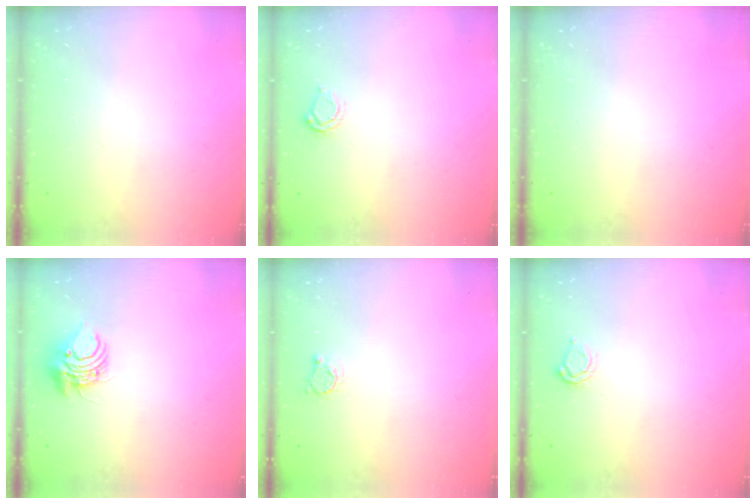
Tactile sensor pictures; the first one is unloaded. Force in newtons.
{"total": 2.3, "press": 2.3, "slide": 0.2}
{"total": 0.0}
{"total": 7.5, "press": 7.5, "slide": 0.4}
{"total": 2.8, "press": 2.8, "slide": 0.4}
{"total": 2.3, "press": 2.3, "slide": 0.2}